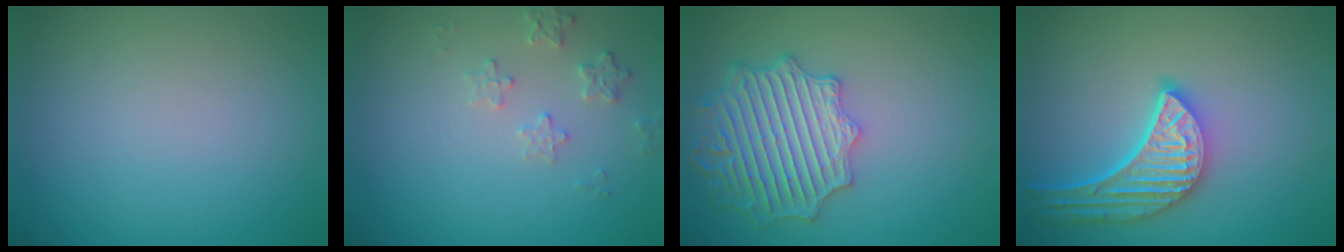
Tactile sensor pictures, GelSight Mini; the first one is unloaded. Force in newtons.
{"total": 1.9, "press": 1.8, "slide": 0.2}
{"total": 5.7, "press": 5.3, "slide": 2.1}
{"total": 5.5, "press": 4.4, "slide": 3.4}